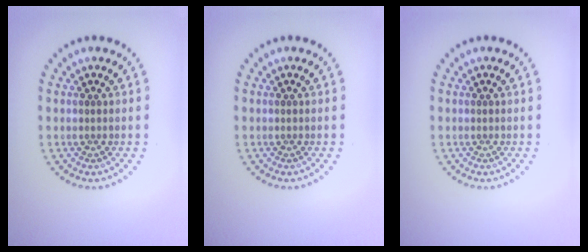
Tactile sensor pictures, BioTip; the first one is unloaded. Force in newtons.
{"total": 0.0}
{"total": 0.0}